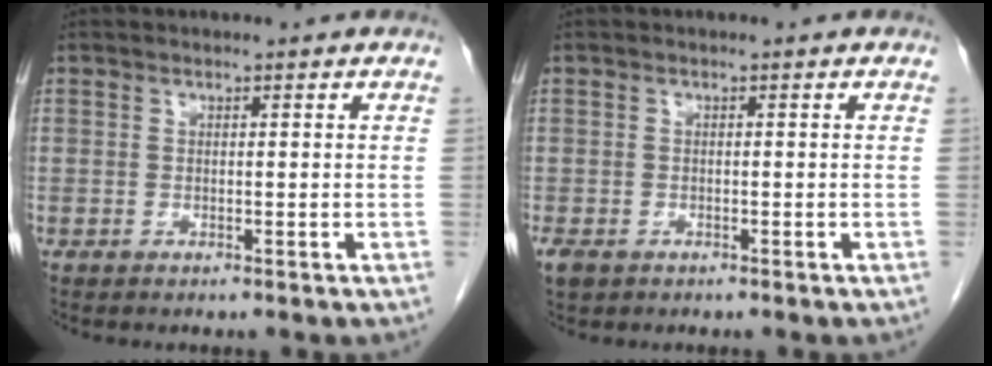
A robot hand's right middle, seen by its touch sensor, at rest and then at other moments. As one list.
[{"total": 2.0, "force": [-1.1, 1.3, 0.9], "torque": [-0.022, -0.002, -0.016]}]